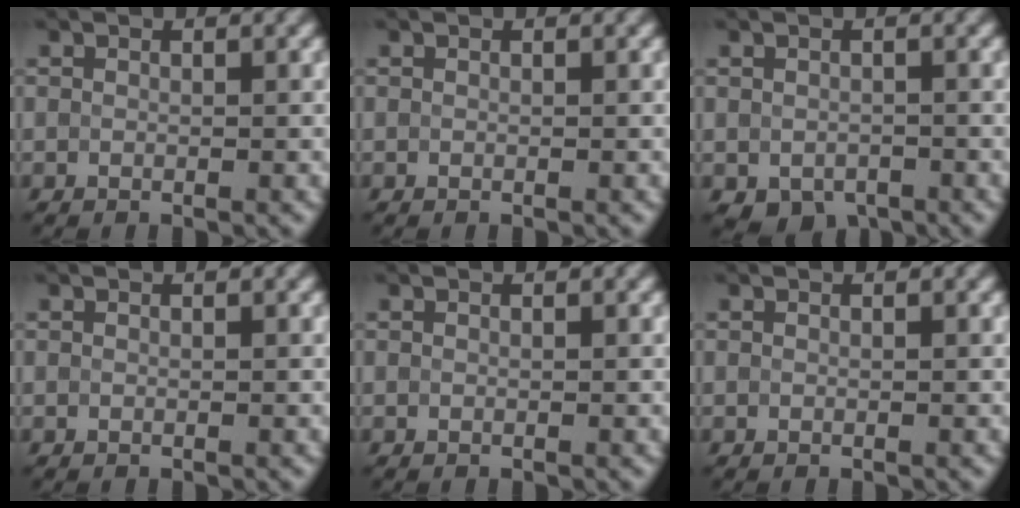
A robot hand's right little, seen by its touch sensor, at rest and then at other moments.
{"total": 0.0}
{"total": 2.7, "force": [-1.5, 1.8, 1.3], "torque": [-0.020, -0.008, -0.027]}
{"total": 0.0}
{"total": 0.0}
{"total": 0.0}